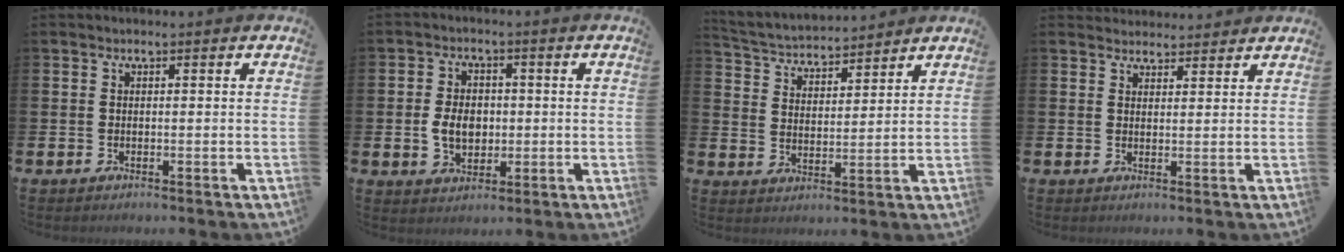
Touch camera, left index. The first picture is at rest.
{"total": 5.0, "force": [-0.2, 3.7, 3.4], "torque": [-0.048, 0.004, -0.012]}
{"total": 4.0, "force": [3.9, 0.9, 0.0], "torque": [-0.022, -0.032, 0.065]}
{"total": 2.8, "force": [2.7, 0.8, -0.3], "torque": [0.011, -0.015, 0.047]}